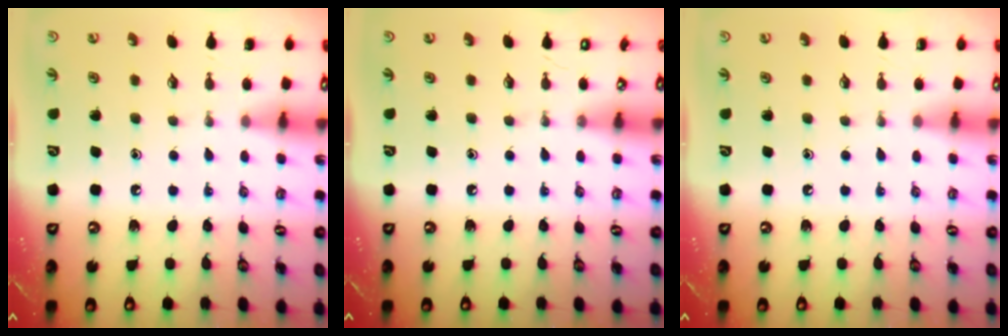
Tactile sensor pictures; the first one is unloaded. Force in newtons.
{"total": 0.0}
{"total": 0.0}